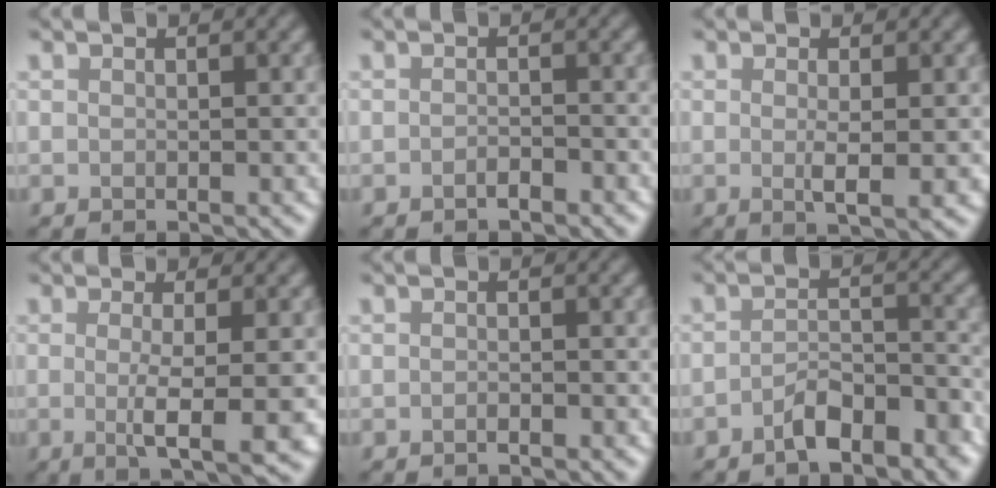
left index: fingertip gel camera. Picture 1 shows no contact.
{"total": 1.0, "force": [-0.8, 0.3, 0.6], "torque": [-0.010, 0.002, -0.013]}
{"total": 2.7, "force": [-0.1, 0.5, 2.7], "torque": [-0.045, -0.004, -0.001]}
{"total": 5.0, "force": [-0.7, 1.0, 4.9], "torque": [-0.081, -0.008, -0.010]}
{"total": 0.6, "force": [-0.4, 0.1, 0.4], "torque": [-0.005, 0.001, -0.007]}
{"total": 4.4, "force": [-2.9, 1.8, 2.9], "torque": [-0.044, 0.006, -0.050]}